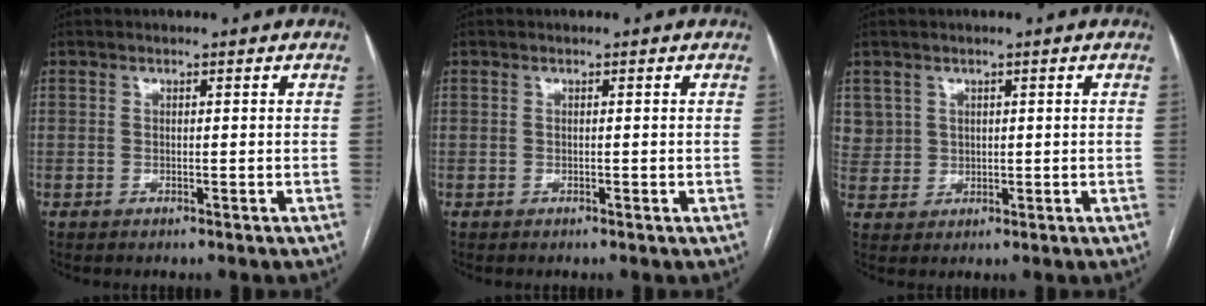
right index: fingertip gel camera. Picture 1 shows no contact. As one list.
[{"total": 0.0}, {"total": 4.3, "force": [1.8, 3.8, -0.1], "torque": [0.013, 0.008, 0.039]}]